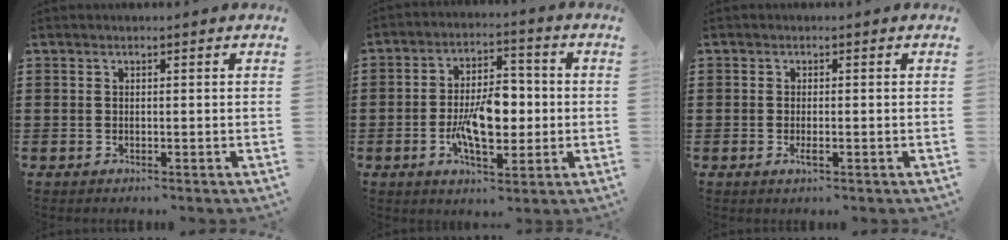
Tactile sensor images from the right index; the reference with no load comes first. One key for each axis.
{"total": 9.6, "fx": -1.3, "fy": 4.7, "fz": 8.3, "tx": -0.153, "ty": 0.001, "tz": -0.031}
{"total": 1.5, "fx": -0.6, "fy": 0.3, "fz": 1.4, "tx": -0.040, "ty": -0.008, "tz": -0.013}